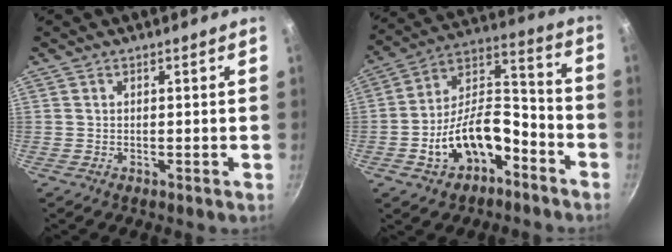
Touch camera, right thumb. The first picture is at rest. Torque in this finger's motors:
{"motor_torque": [0.09, 0.56, 0.85, -0.52, 0.29]}